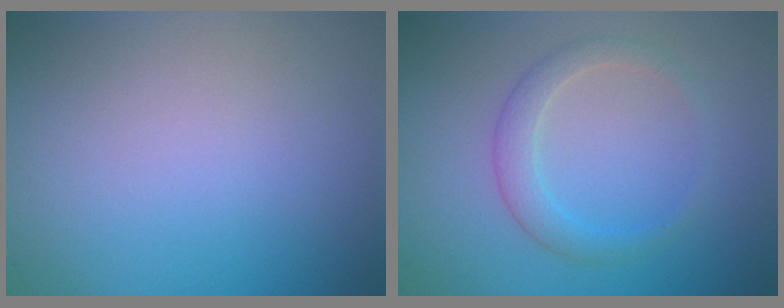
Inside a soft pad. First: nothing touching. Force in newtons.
{"total": 2.2, "press": 2.2, "slide": 0.1}